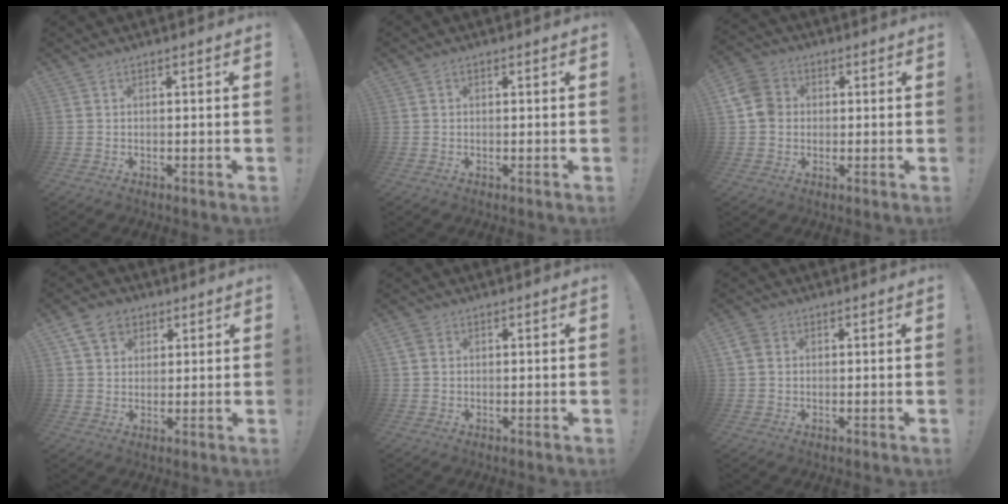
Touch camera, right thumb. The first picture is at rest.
{"total": 0.6, "force": [0.0, 0.6, 0.2], "torque": [0.001, 0.001, -0.001]}
{"total": 8.6, "force": [0.5, 7.5, 4.3], "torque": [-0.072, 0.012, 0.012]}
{"total": 8.8, "force": [4.4, 6.8, 3.5], "torque": [-0.059, -0.010, 0.089]}
{"total": 2.7, "force": [1.0, 2.1, 1.4], "torque": [-0.021, 0.000, 0.020]}
{"total": 4.2, "force": [1.1, 3.4, 2.2], "torque": [-0.044, 0.002, 0.023]}